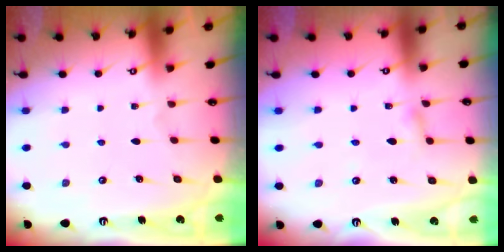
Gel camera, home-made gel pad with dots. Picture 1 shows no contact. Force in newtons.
{"total": 2.0, "press": 2.0, "slide": 0.2}